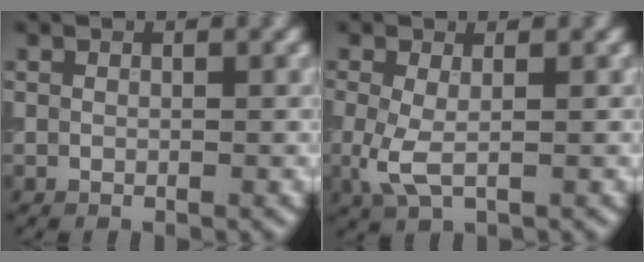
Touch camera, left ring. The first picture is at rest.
{"total": 2.6, "force": [-0.1, 1.1, 2.4], "torque": [-0.060, -0.005, -0.005]}